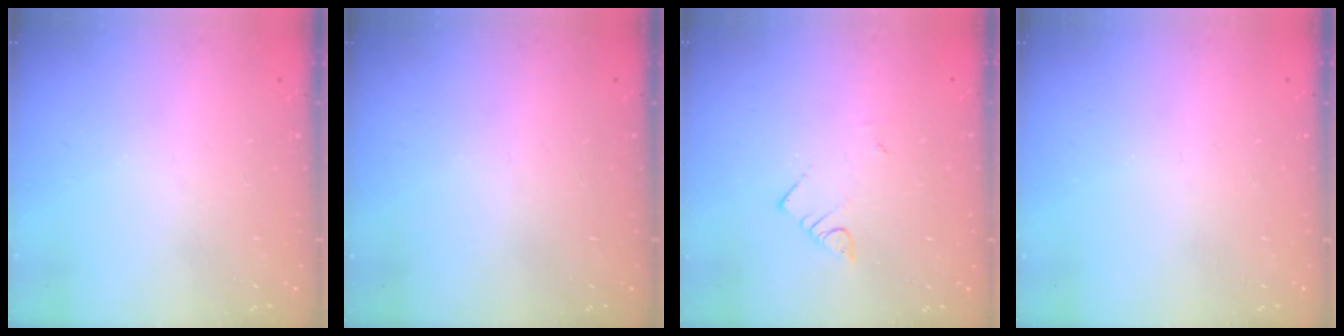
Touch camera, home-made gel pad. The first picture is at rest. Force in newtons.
{"total": 0.0}
{"total": 3.2, "press": 3.2, "slide": 0.3}
{"total": 0.0}